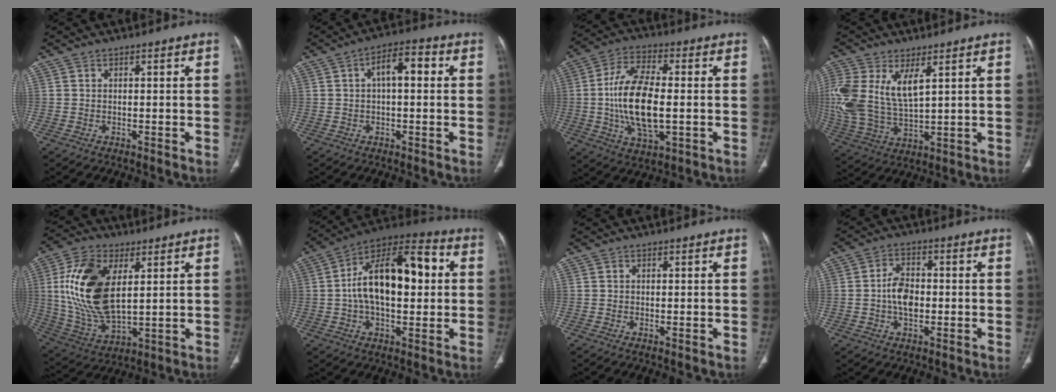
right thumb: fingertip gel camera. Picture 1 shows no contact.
{"total": 6.9, "force": [1.2, 3.1, 6.0], "torque": [-0.091, 0.023, 0.012]}
{"total": 15.9, "force": [-1.2, 7.0, 14.3], "torque": [-0.273, 0.004, -0.020]}
{"total": 15.0, "force": [4.8, 7.2, 12.2], "torque": [-0.284, -0.012, 0.106]}
{"total": 19.1, "force": [4.4, 10.1, 15.6], "torque": [-0.307, -0.019, 0.090]}
{"total": 20.3, "force": [1.9, 10.4, 17.3], "torque": [-0.267, 0.034, 0.024]}
{"total": 0.6, "force": [-0.1, 0.2, 0.6], "torque": [-0.015, -0.004, -0.001]}
{"total": 6.3, "force": [-0.7, 4.0, 4.8], "torque": [-0.077, 0.013, -0.016]}